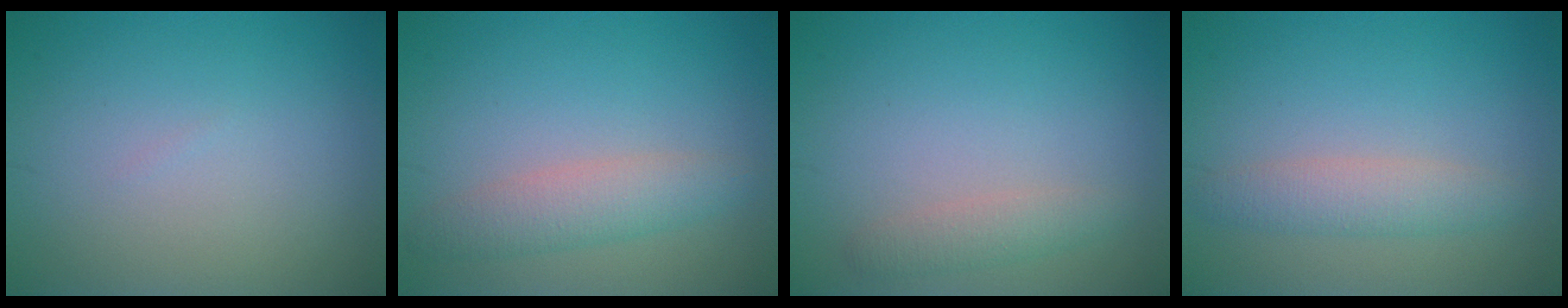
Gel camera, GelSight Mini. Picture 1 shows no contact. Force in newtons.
{"total": 3.1, "press": 3.1, "slide": 0.1}
{"total": 1.7, "press": 1.7, "slide": 0.0}
{"total": 2.6, "press": 2.6, "slide": 0.1}